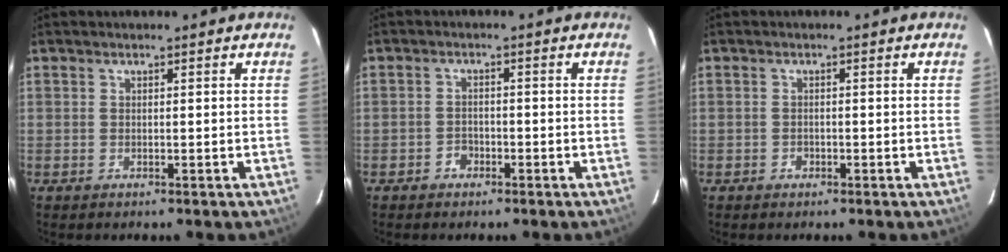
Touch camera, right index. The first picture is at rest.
{"total": 2.3, "force": [-1.4, 1.7, 0.4], "torque": [-0.009, 0.006, -0.021]}
{"total": 1.0, "force": [-0.5, 0.9, 0.2], "torque": [-0.001, 0.001, -0.006]}